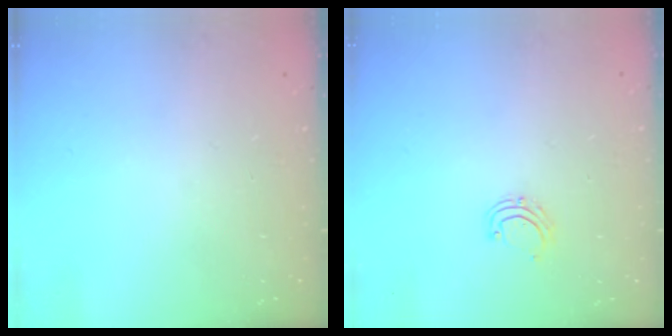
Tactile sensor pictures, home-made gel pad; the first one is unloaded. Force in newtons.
{"total": 4.6, "press": 4.5, "slide": 0.5}